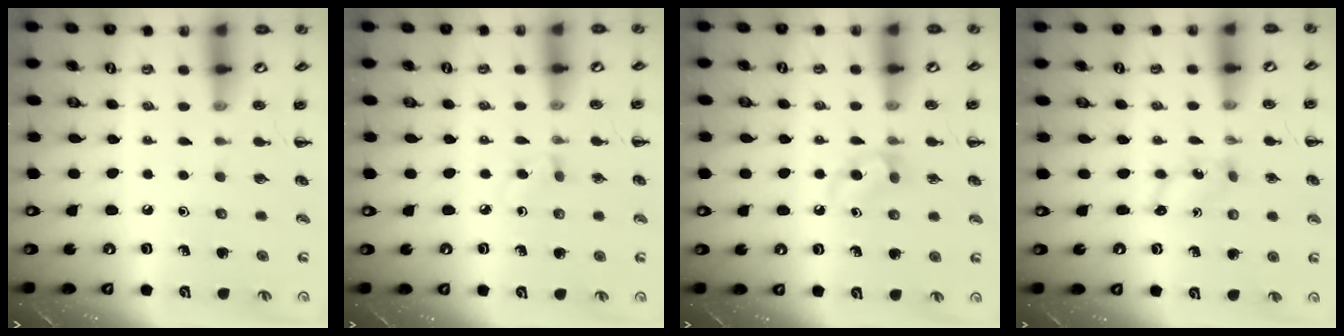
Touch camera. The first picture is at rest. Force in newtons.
{"total": 1.8, "press": 1.6, "slide": 0.8}
{"total": 5.4, "press": 5.1, "slide": 1.7}
{"total": 2.5, "press": 2.4, "slide": 0.7}